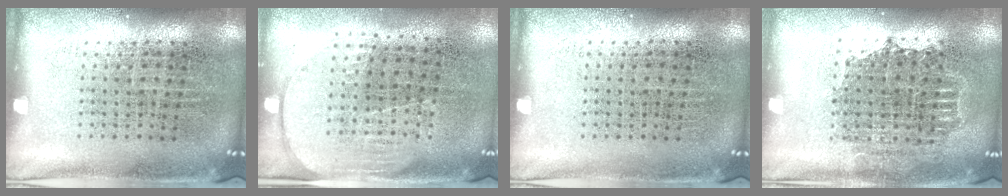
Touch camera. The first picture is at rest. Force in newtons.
{"total": 1.7, "press": 1.4, "slide": 0.8}
{"total": 0.0}
{"total": 1.4, "press": 1.2, "slide": 0.7}